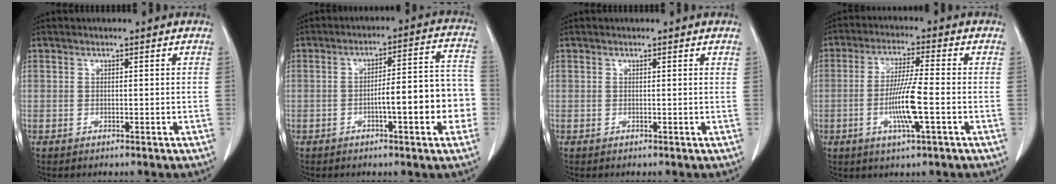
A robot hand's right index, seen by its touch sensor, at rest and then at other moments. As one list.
[{"total": 11.1, "force": [-2.9, 2.2, 10.5], "torque": [-0.135, 0.036, -0.036]}, {"total": 0.0}, {"total": 8.3, "force": [-2.1, 0.0, 8.0], "torque": [-0.153, -0.008, -0.042]}]